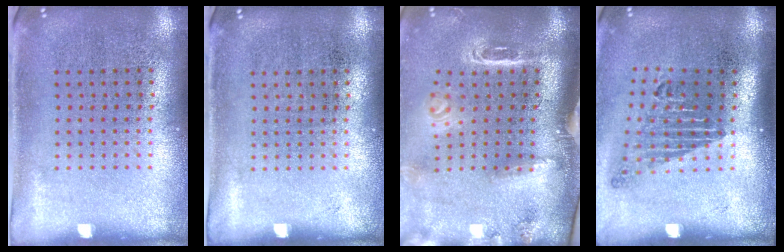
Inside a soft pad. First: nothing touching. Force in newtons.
{"total": 0.0}
{"total": 3.1, "press": 2.1, "slide": 2.3}
{"total": 1.7, "press": 1.2, "slide": 1.2}